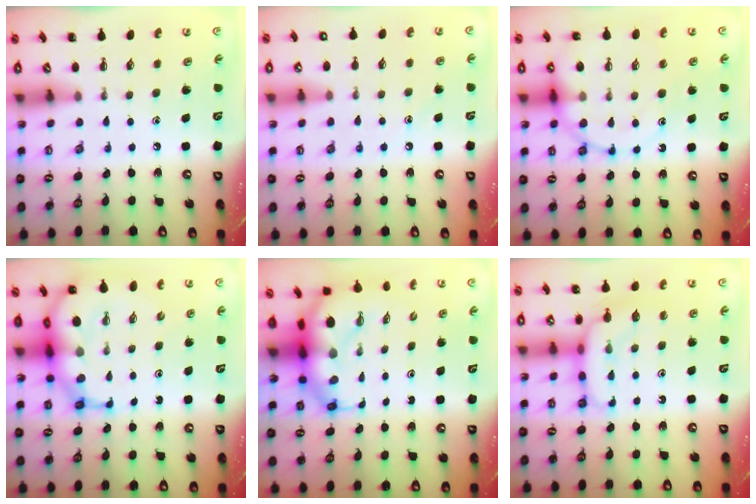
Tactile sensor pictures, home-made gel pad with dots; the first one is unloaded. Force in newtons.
{"total": 9.4, "press": 9.2, "slide": 2.0}
{"total": 15.3, "press": 14.9, "slide": 3.7}
{"total": 11.5, "press": 11.0, "slide": 3.3}
{"total": 7.9, "press": 7.6, "slide": 2.1}
{"total": 10.2, "press": 10.1, "slide": 1.6}